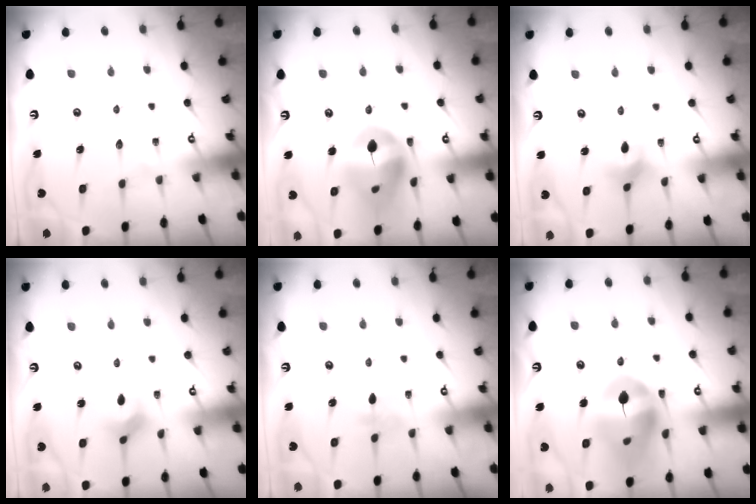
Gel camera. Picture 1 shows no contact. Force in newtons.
{"total": 15.2, "press": 15.1, "slide": 1.8}
{"total": 4.7, "press": 4.6, "slide": 0.6}
{"total": 2.5, "press": 2.4, "slide": 0.5}
{"total": 3.0, "press": 2.9, "slide": 0.6}
{"total": 15.8, "press": 15.6, "slide": 2.1}